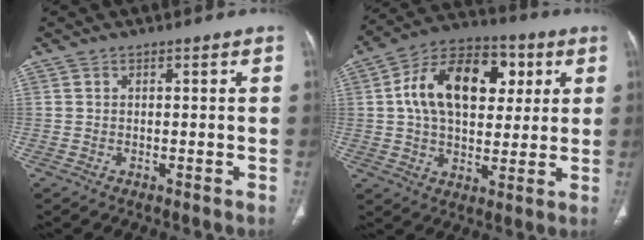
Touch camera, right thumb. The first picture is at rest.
{"total": 19.3, "force": [4.6, 12.2, 14.3], "torque": [-0.208, 0.013, 0.069]}